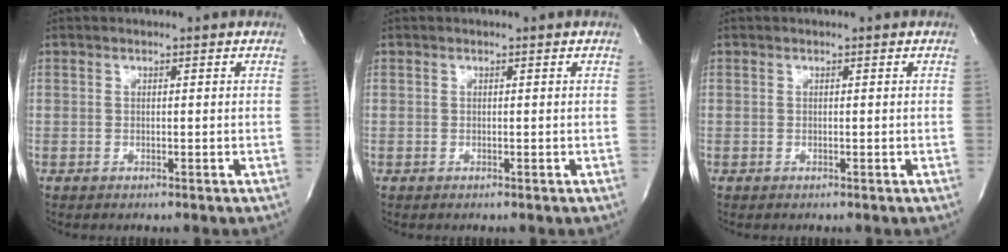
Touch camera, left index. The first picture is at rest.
{"total": 0.0}
{"total": 0.0}